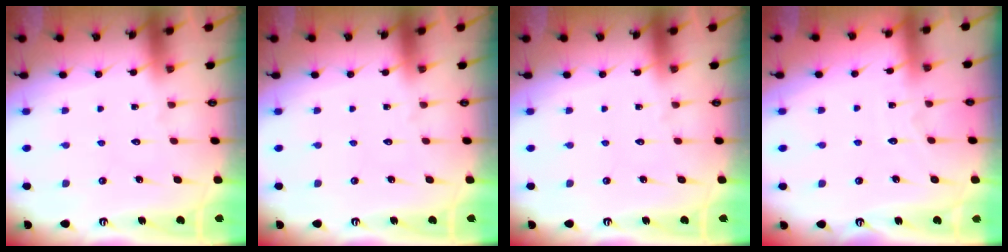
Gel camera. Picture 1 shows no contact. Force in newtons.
{"total": 0.0}
{"total": 0.0}
{"total": 2.7, "press": 2.7, "slide": 0.4}